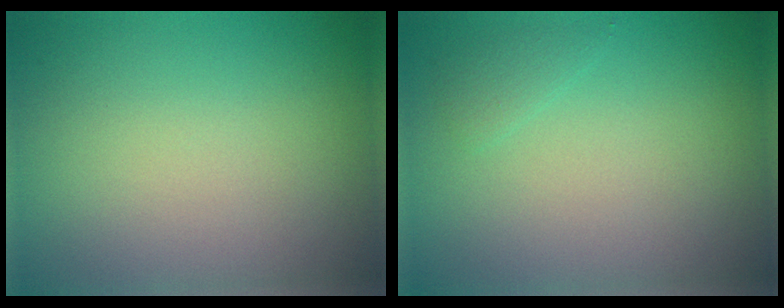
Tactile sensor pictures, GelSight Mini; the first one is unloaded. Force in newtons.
{"total": 0.9, "press": 0.9, "slide": 0.1}